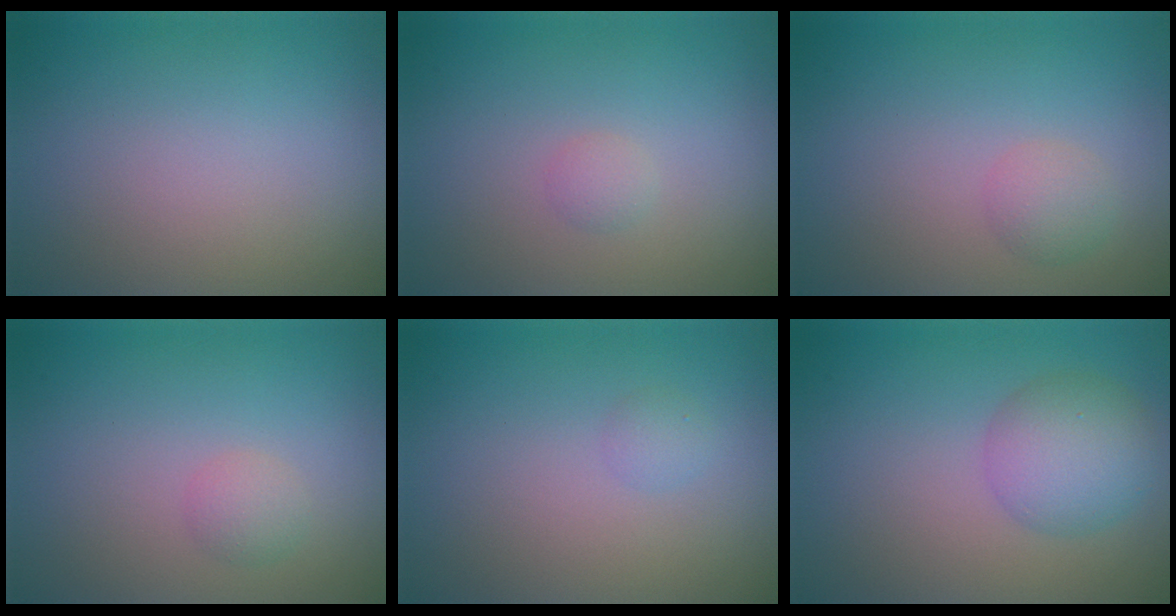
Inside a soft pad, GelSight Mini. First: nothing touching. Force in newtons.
{"total": 0.9, "press": 0.9, "slide": 0.0}
{"total": 1.7, "press": 1.7, "slide": 0.1}
{"total": 1.4, "press": 1.4, "slide": 0.0}
{"total": 0.9, "press": 0.9, "slide": 0.0}
{"total": 4.2, "press": 4.2, "slide": 0.1}